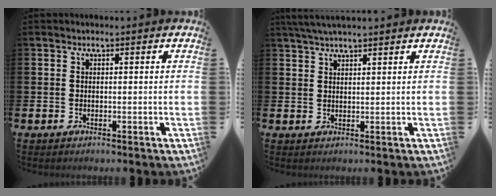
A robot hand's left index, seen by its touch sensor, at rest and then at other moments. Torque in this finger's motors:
{"motor_torque": [1.03, -1.11, 0.25, 0.21]}